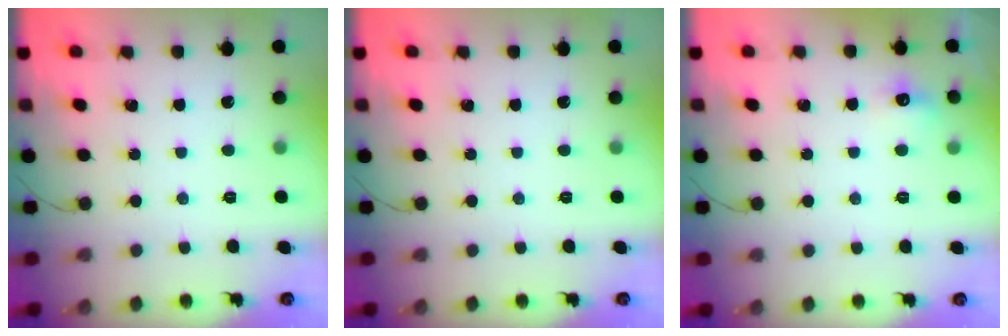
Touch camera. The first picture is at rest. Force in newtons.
{"total": 0.0}
{"total": 6.2, "press": 5.9, "slide": 1.8}